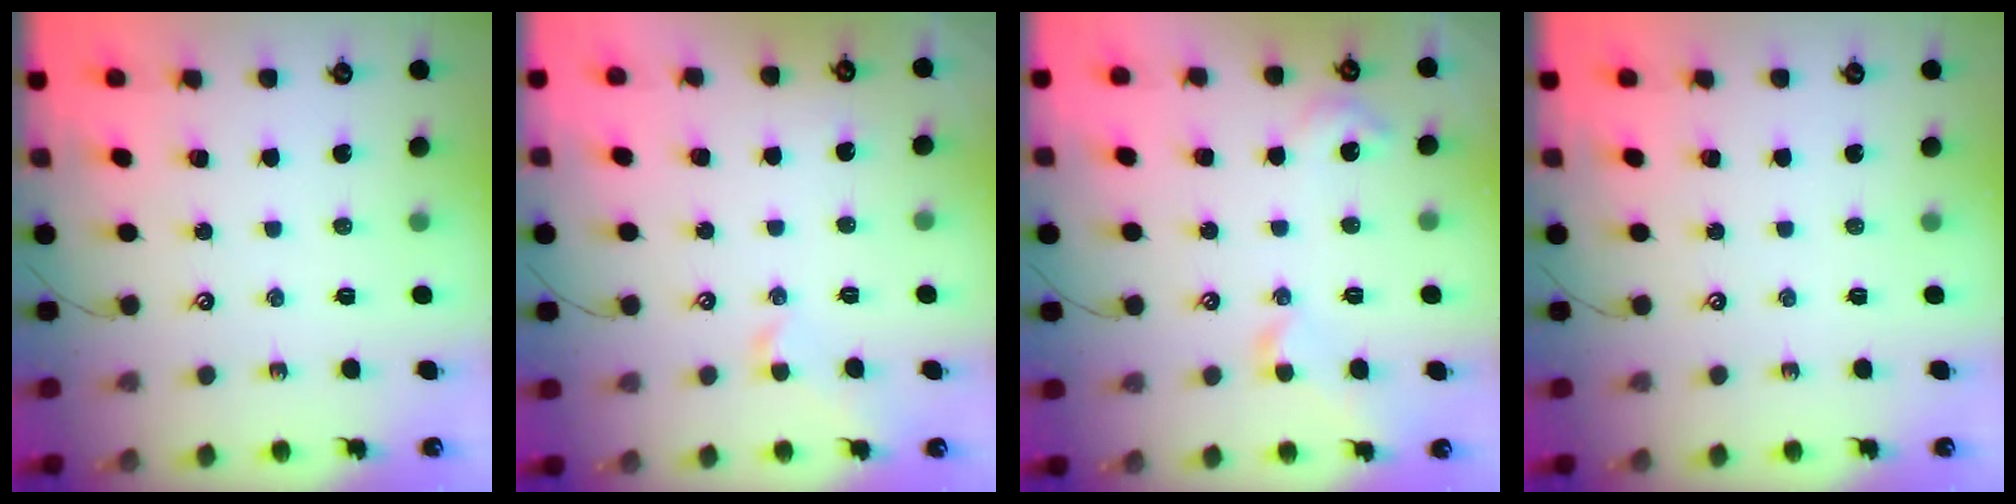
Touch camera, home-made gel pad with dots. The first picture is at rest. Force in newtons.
{"total": 0.9, "press": 0.6, "slide": 0.7}
{"total": 4.1, "press": 4.0, "slide": 0.7}
{"total": 0.0}